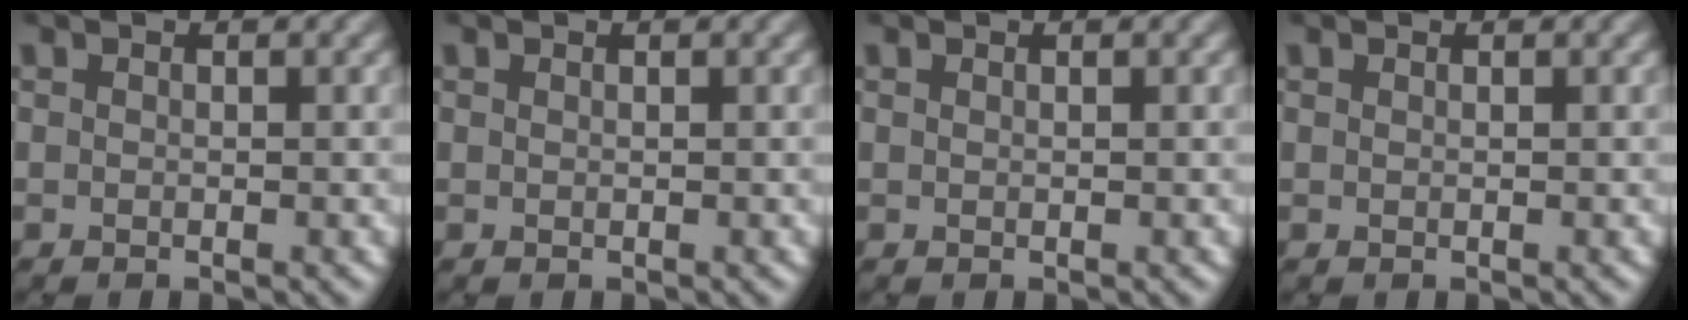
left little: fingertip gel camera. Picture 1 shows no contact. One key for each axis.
{"total": 0.0}
{"total": 0.0}
{"total": 0.0}